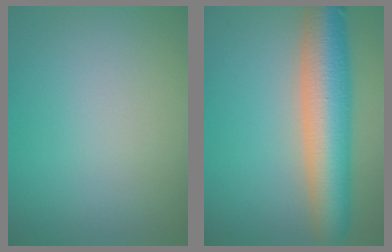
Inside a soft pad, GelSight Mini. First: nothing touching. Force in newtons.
{"total": 8.8, "press": 8.8, "slide": 0.3}